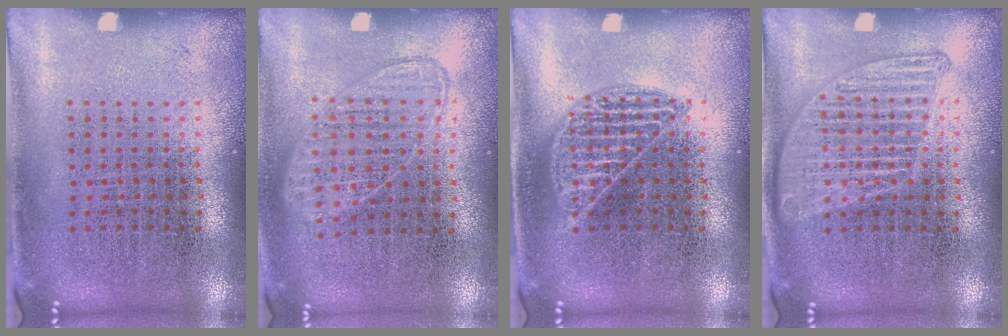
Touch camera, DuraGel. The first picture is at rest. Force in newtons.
{"total": 1.0, "press": 0.9, "slide": 0.4}
{"total": 1.7, "press": 1.7, "slide": 0.1}
{"total": 1.3, "press": 1.3, "slide": 0.1}